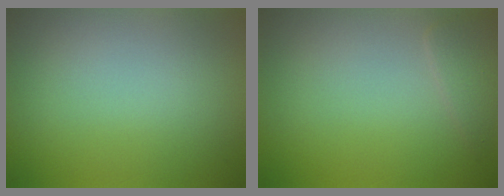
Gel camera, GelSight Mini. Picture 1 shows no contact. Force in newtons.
{"total": 1.4, "press": 1.3, "slide": 0.1}